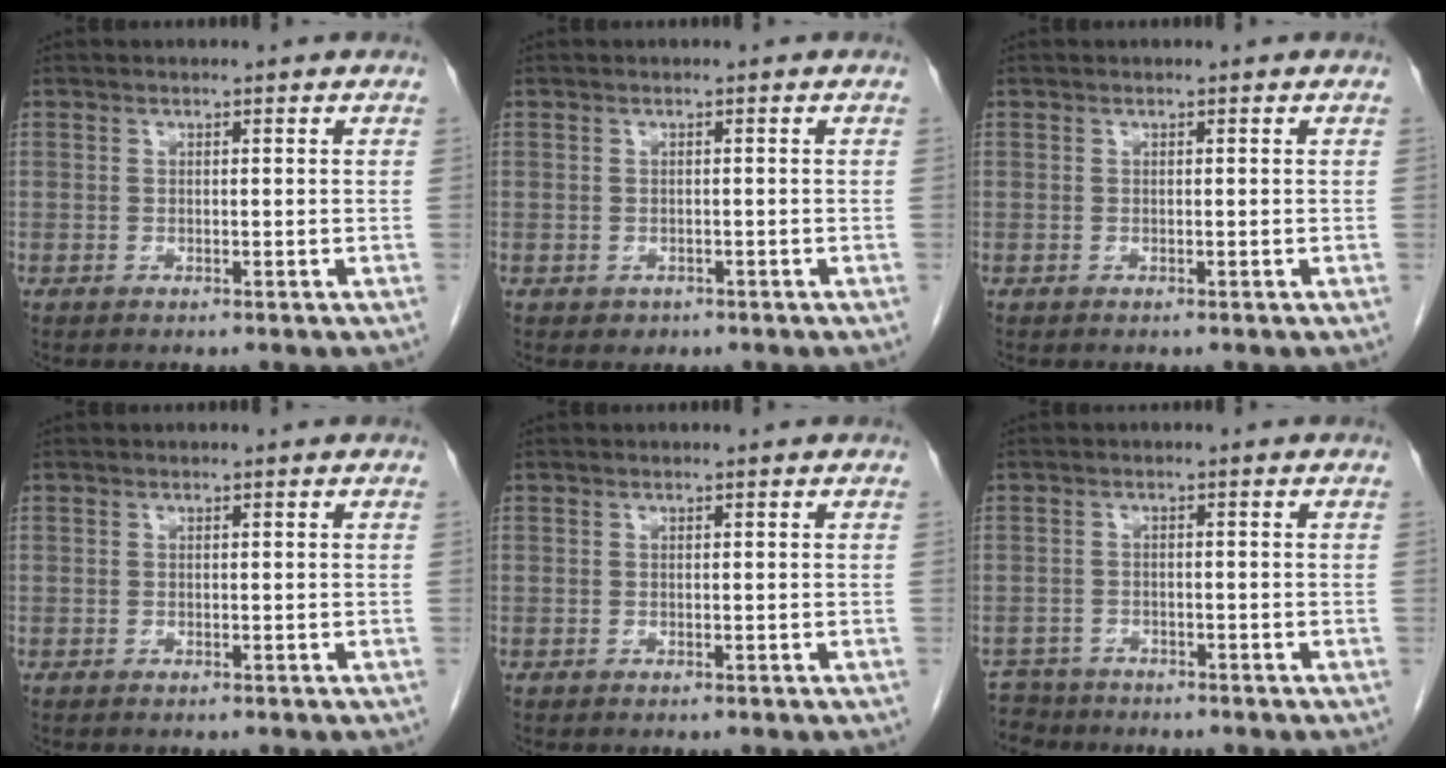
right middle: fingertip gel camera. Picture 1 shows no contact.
{"total": 1.1, "force": [-0.6, 0.9, 0.2], "torque": [-0.005, 0.002, -0.003]}
{"total": 0.0}
{"total": 0.0}
{"total": 0.0}
{"total": 4.4, "force": [-4.0, 1.8, -0.7], "torque": [0.013, -0.006, -0.073]}